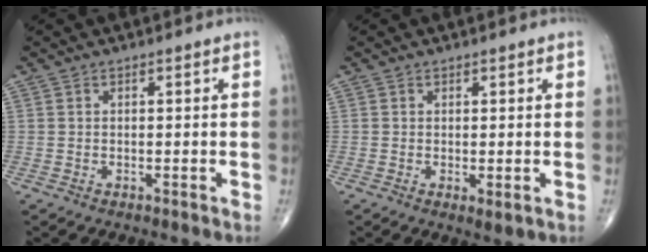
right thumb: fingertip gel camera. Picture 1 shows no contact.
{"total": 1.7, "force": [-0.2, 0.7, 1.5], "torque": [-0.027, -0.008, -0.001]}